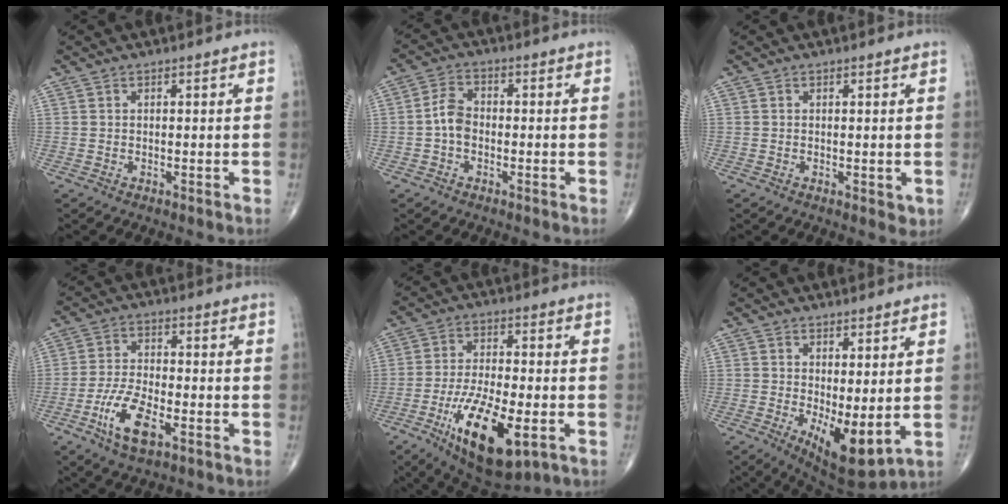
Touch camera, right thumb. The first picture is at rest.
{"total": 4.5, "force": [-1.1, 3.1, 3.1], "torque": [-0.052, 0.017, -0.029]}
{"total": 1.5, "force": [-0.1, 0.8, 1.3], "torque": [-0.016, -0.005, -0.001]}
{"total": 9.3, "force": [-4.2, 3.8, 7.4], "torque": [-0.151, 0.011, -0.078]}
{"total": 17.1, "force": [-6.6, 6.5, 14.3], "torque": [-0.249, 0.004, -0.100]}
{"total": 9.2, "force": [-0.8, 3.6, 8.4], "torque": [-0.127, -0.024, 0.003]}